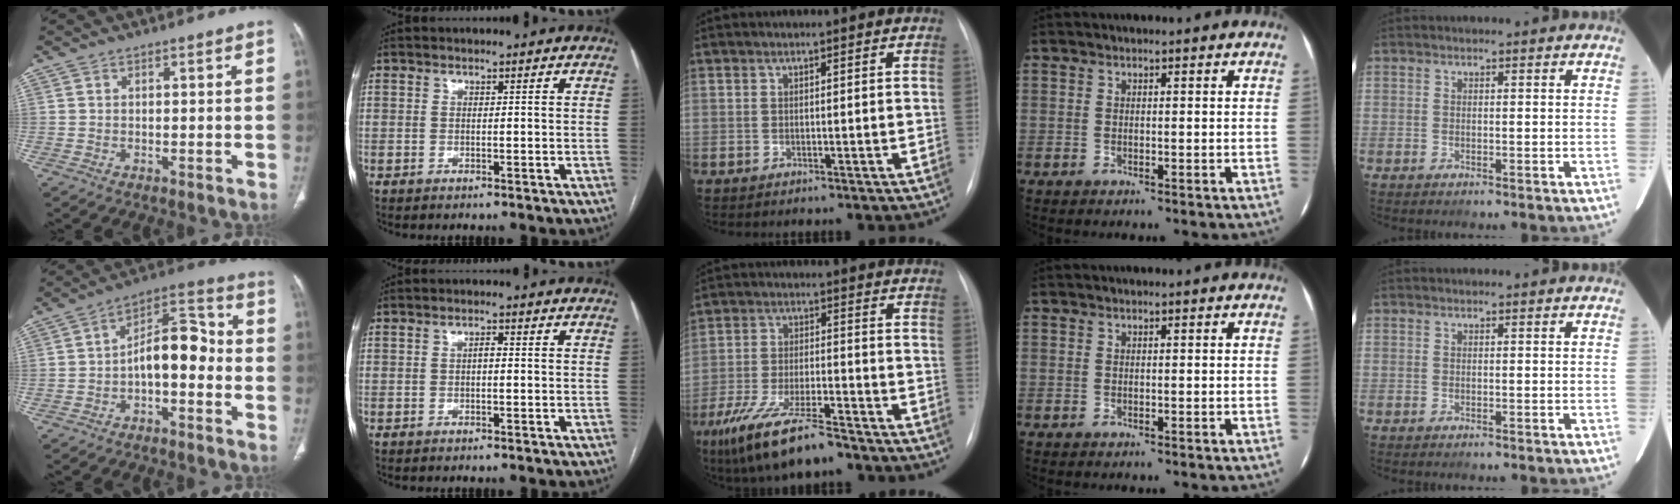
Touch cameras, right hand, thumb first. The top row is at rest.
{"thumb": {"total": 10.8, "force": [-2.0, 5.6, 9.0], "torque": [-0.119, 0.050, -0.043]}, "index": {"total": 1.1, "force": [-0.1, 0.4, 1.0], "torque": [-0.017, 0.004, -0.002]}, "middle": {"total": 12.0, "force": [-8.7, 2.4, 8.0], "torque": [-0.158, -0.025, -0.152]}}